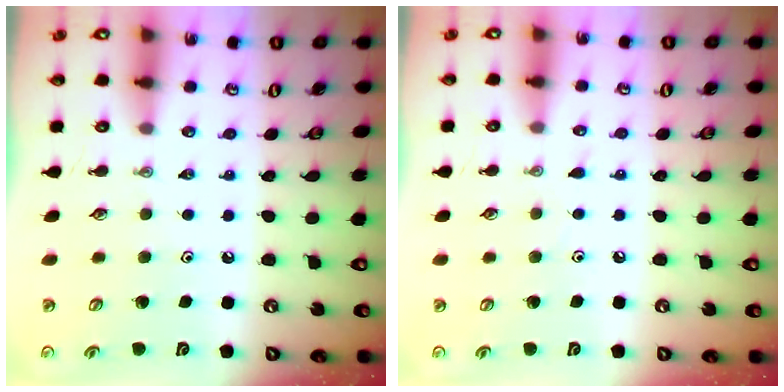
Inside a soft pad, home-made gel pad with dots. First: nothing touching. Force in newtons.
{"total": 3.4, "press": 3.3, "slide": 0.5}